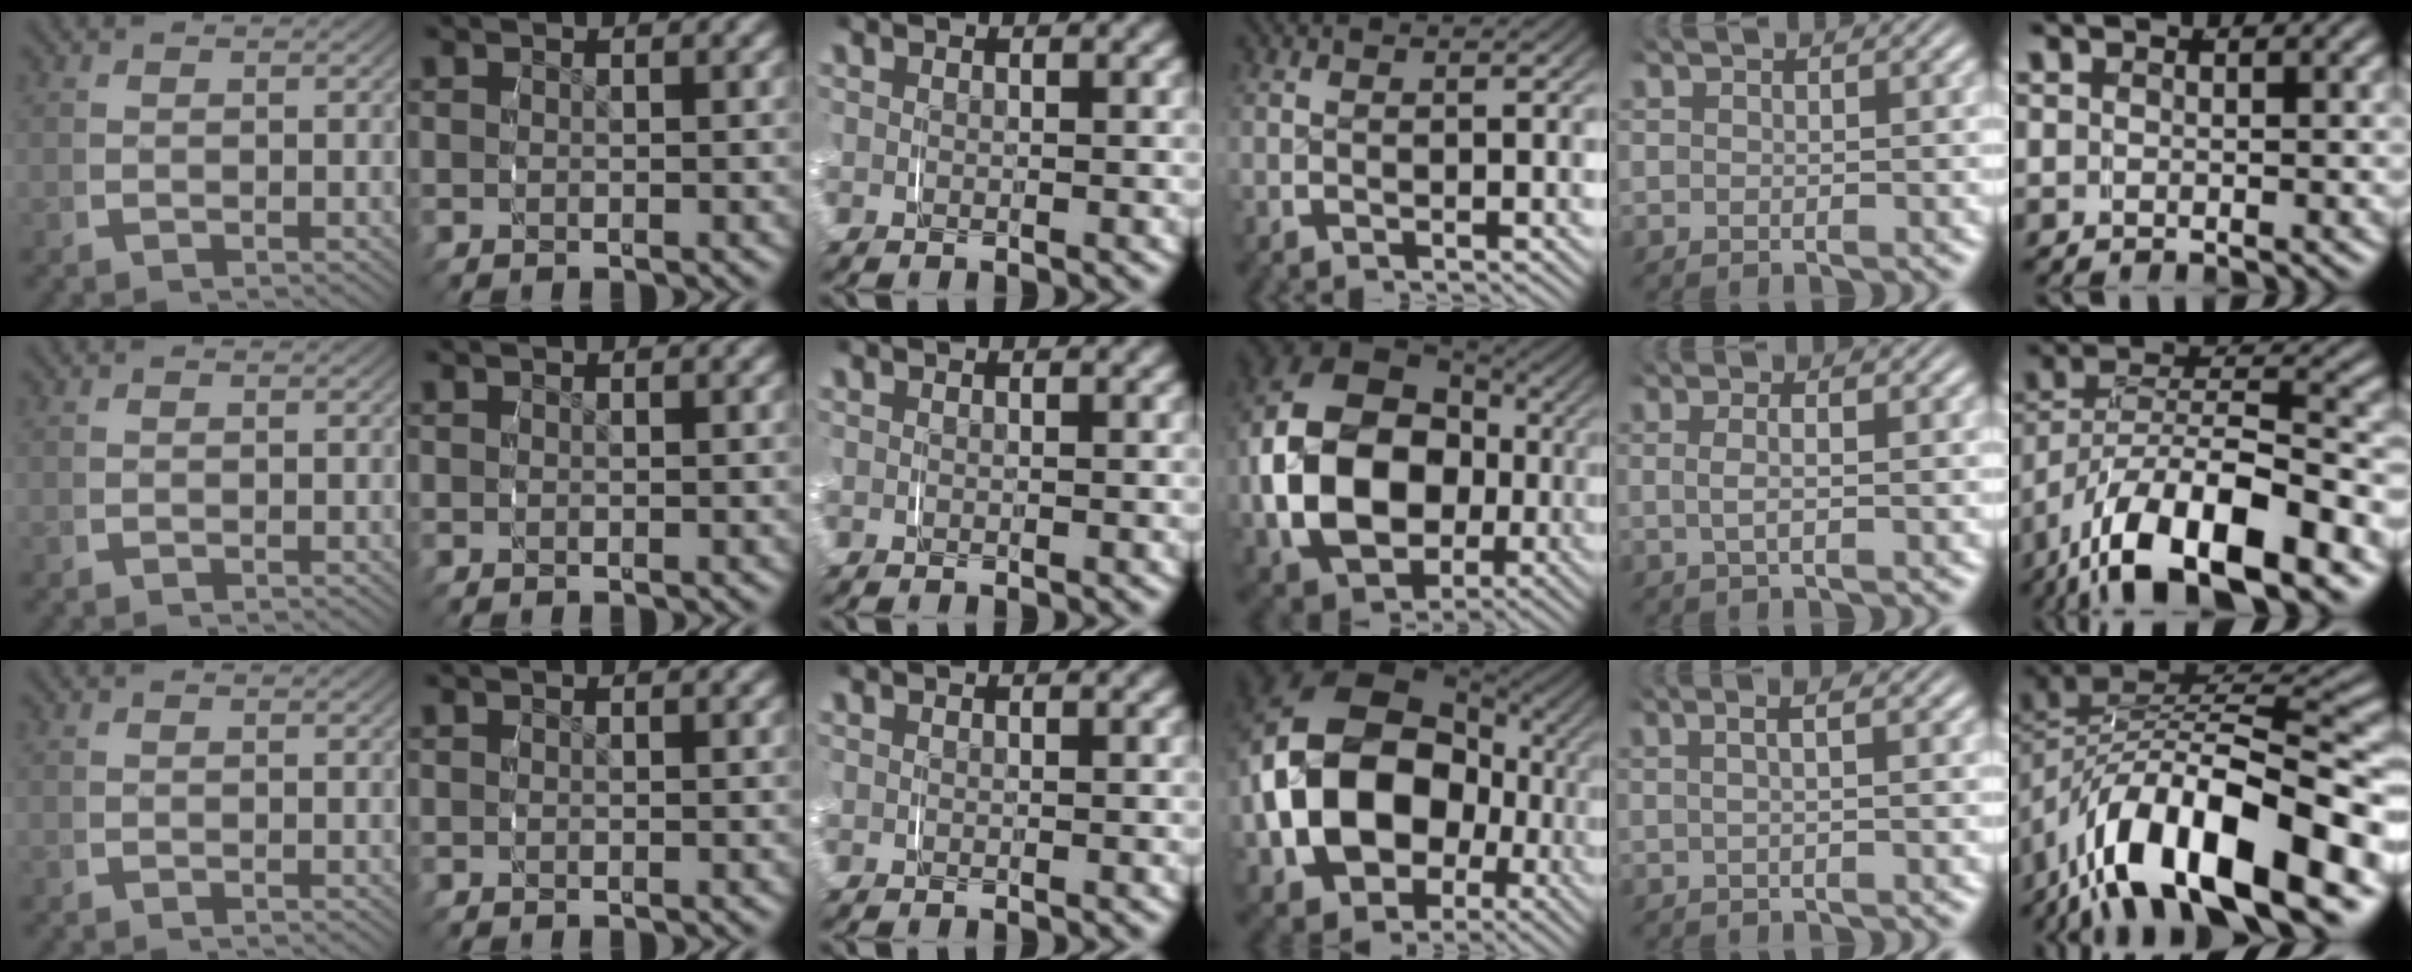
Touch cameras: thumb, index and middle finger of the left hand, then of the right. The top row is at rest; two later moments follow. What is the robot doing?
{"motion": "grasp_and_lifting", "object": "shorts"}